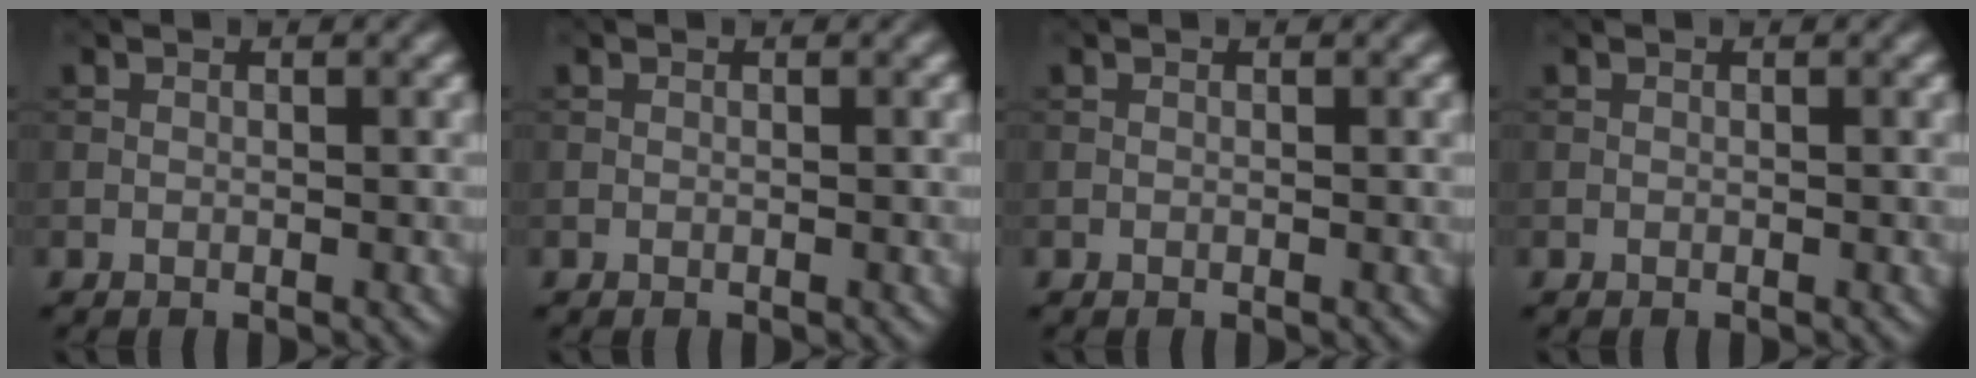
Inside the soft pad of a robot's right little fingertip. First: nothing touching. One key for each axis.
{"total": 0.0}
{"total": 0.0}
{"total": 0.0}